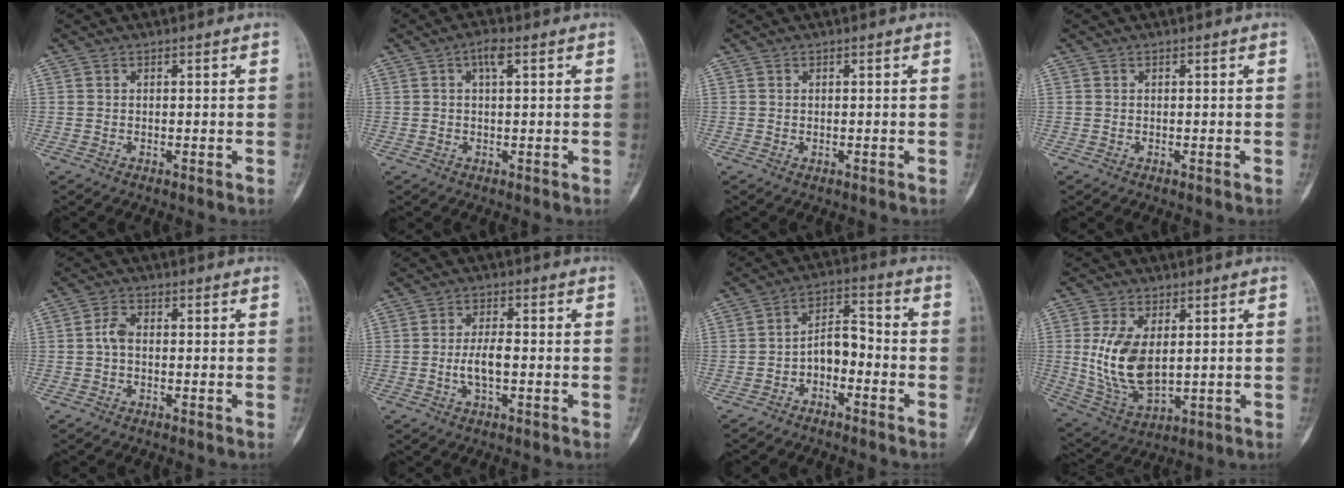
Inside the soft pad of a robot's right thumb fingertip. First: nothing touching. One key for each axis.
{"total": 2.7, "fx": 1.0, "fy": 0.7, "fz": 2.4, "tx": -0.047, "ty": 0.007, "tz": 0.017}
{"total": 0.0}
{"total": 0.0}
{"total": 2.7, "fx": -0.3, "fy": 1.6, "fz": 2.2, "tx": -0.044, "ty": 0.007, "tz": -0.013}
{"total": 4.6, "fx": -0.9, "fy": 1.7, "fz": 4.2, "tx": -0.085, "ty": 0.009, "tz": -0.017}
{"total": 6.5, "fx": -2.7, "fy": 3.8, "fz": 4.5, "tx": -0.064, "ty": 0.044, "tz": -0.056}
{"total": 12.8, "fx": 1.5, "fy": 7.2, "fz": 10.4, "tx": -0.192, "ty": -0.014, "tz": 0.046}